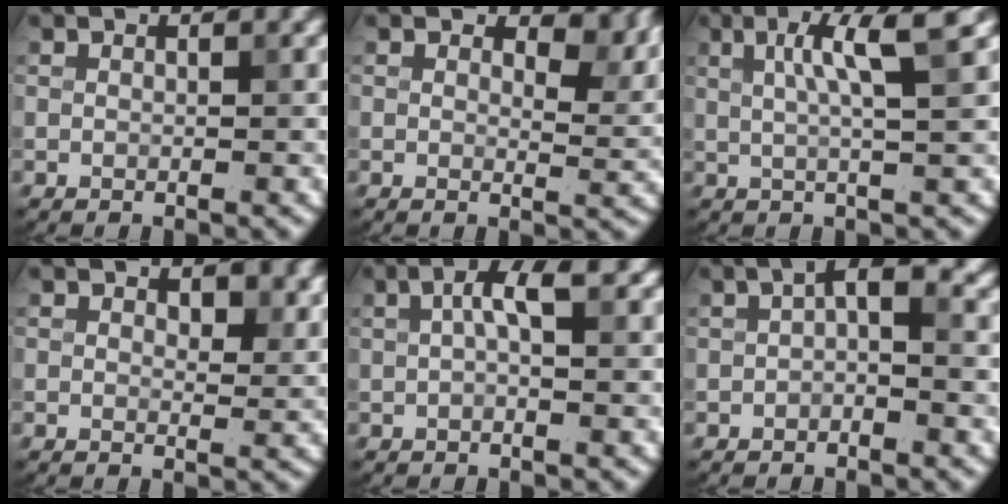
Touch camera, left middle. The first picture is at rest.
{"total": 4.3, "force": [2.2, 2.2, 2.9], "torque": [-0.039, -0.008, 0.027]}
{"total": 4.8, "force": [1.7, 0.7, 4.4], "torque": [-0.069, 0.006, 0.026]}
{"total": 2.6, "force": [1.5, 1.4, 1.6], "torque": [-0.023, -0.008, 0.020]}
{"total": 3.5, "force": [0.8, 1.1, 3.2], "torque": [-0.057, 0.011, 0.007]}
{"total": 2.2, "force": [0.1, 0.9, 2.1], "torque": [-0.031, 0.009, -0.003]}